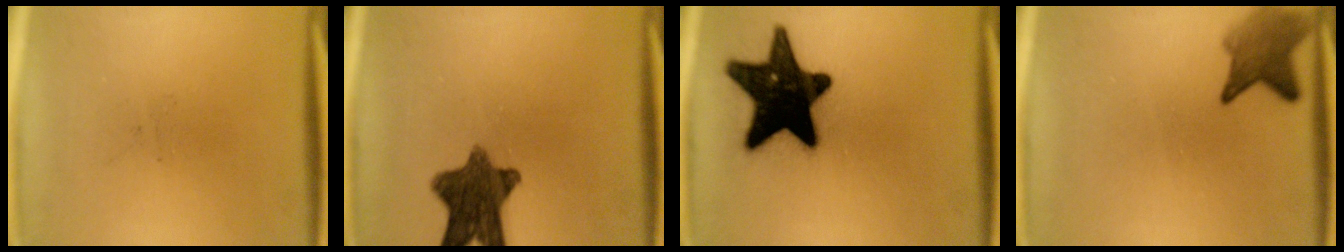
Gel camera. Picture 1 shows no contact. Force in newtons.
{"total": 10.6}
{"total": 18.7}
{"total": 4.7}